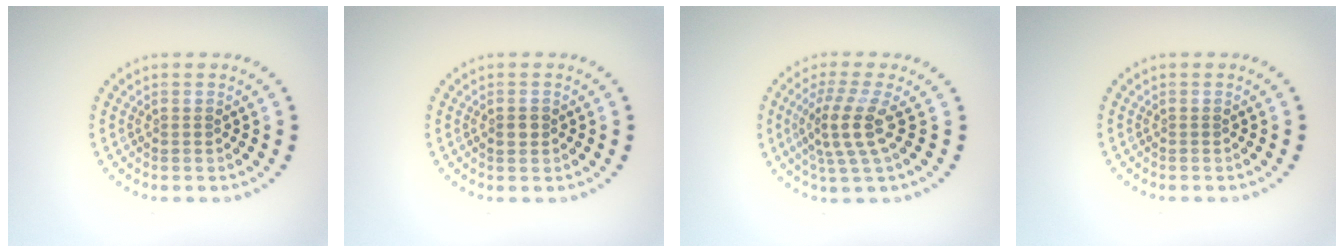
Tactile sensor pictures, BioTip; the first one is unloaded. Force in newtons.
{"total": 1.3, "press": 1.3, "slide": 0.0}
{"total": 3.7, "press": 2.9, "slide": 2.3}
{"total": 0.0}